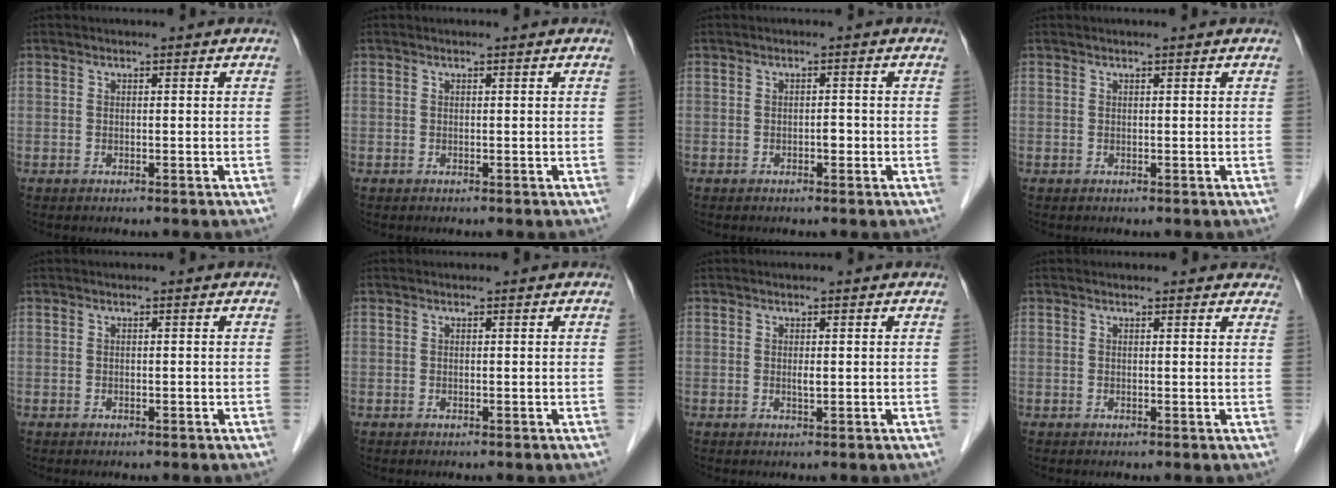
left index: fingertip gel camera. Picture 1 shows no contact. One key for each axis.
{"total": 0.0}
{"total": 1.1, "fx": -0.4, "fy": 0.5, "fz": 0.9, "tx": -0.012, "ty": 0.002, "tz": -0.009}
{"total": 0.6, "fx": 0.5, "fy": -0.1, "fz": 0.4, "tx": -0.011, "ty": 0.003, "tz": 0.012}
{"total": 0.0}
{"total": 0.0}
{"total": 0.9, "fx": 0.1, "fy": 0.1, "fz": 0.8, "tx": -0.019, "ty": -0.003, "tz": 0.003}
{"total": 4.9, "fx": 4.4, "fy": 1.5, "fz": 1.5, "tx": -0.005, "ty": 0.009, "tz": 0.035}